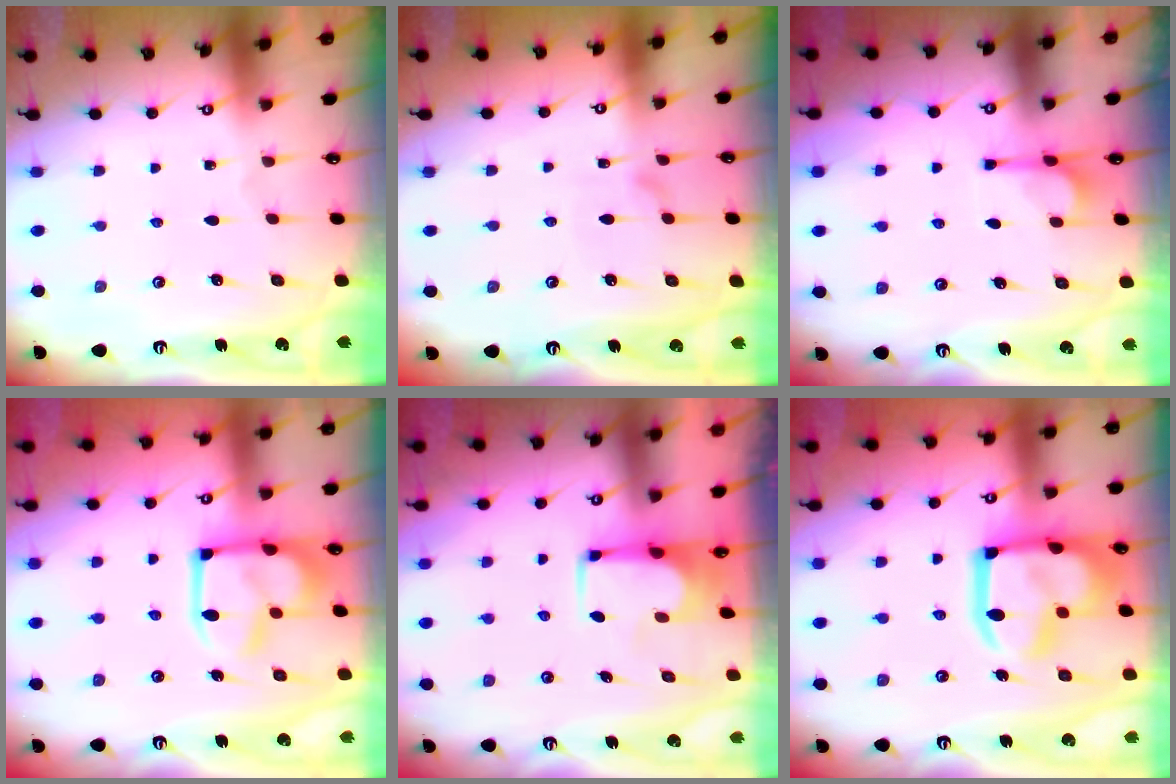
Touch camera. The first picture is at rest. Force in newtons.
{"total": 3.7, "press": 3.6, "slide": 0.4}
{"total": 4.5, "press": 4.5, "slide": 0.7}
{"total": 7.7, "press": 7.6, "slide": 1.2}
{"total": 1.5, "press": 1.5, "slide": 0.1}
{"total": 15.7, "press": 15.6, "slide": 2.0}